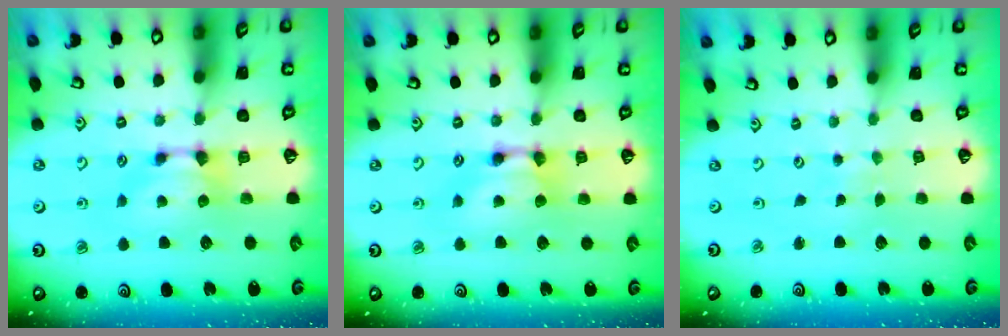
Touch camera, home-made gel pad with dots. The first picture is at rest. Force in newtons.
{"total": 2.1, "press": 2.1, "slide": 0.0}
{"total": 6.1, "press": 6.1, "slide": 0.2}